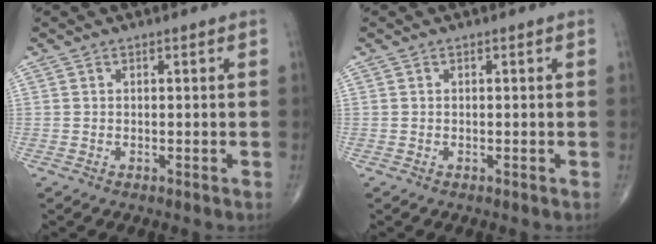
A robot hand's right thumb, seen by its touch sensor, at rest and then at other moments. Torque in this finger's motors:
{"motor_torque": [-0.21, 0.18, 0.00, 0.00, 0.03]}